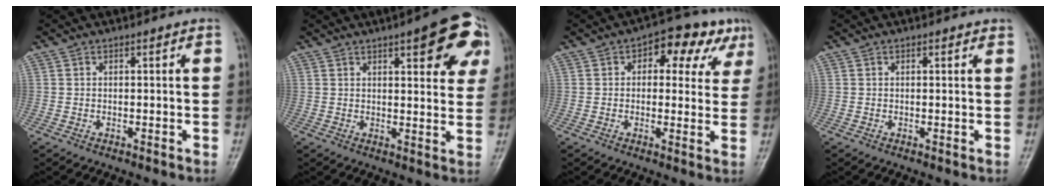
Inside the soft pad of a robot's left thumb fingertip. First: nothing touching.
{"total": 13.5, "force": [6.3, 4.6, 11.1], "torque": [-0.096, -0.013, 0.071]}
{"total": 11.0, "force": [4.6, 6.3, 7.7], "torque": [-0.048, 0.011, 0.052]}
{"total": 0.7, "force": [0.5, 0.3, 0.5], "torque": [-0.007, -0.002, 0.004]}